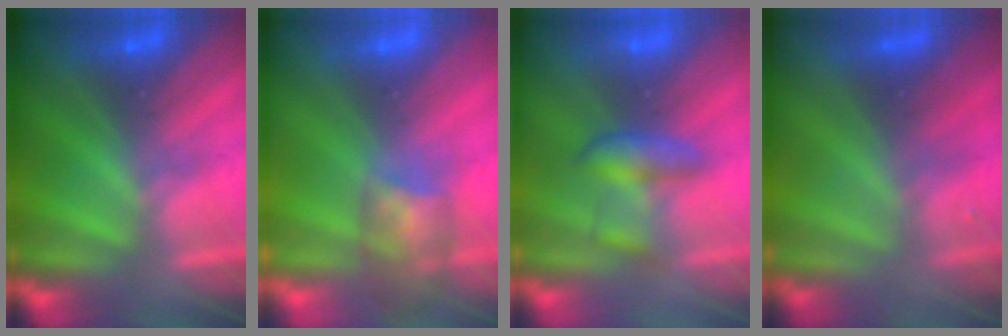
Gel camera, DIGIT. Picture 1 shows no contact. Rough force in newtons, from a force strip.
{"total": 7.2}
{"total": 2.1}
{"total": 8.9}